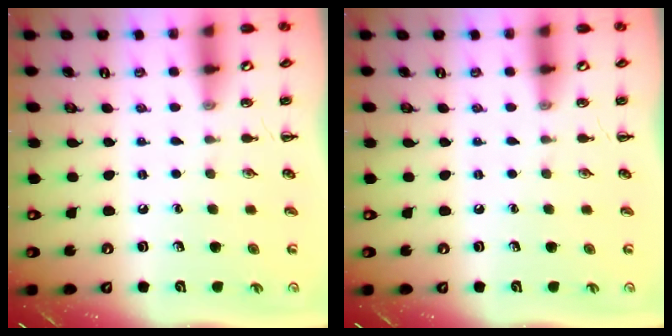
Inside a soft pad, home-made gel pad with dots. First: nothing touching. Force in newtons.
{"total": 0.0}